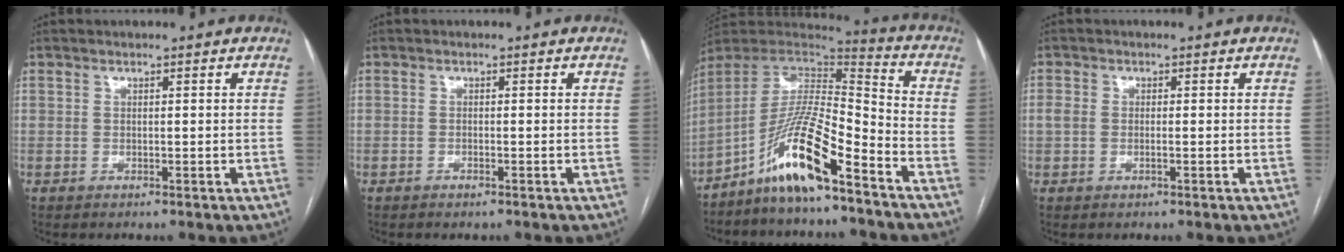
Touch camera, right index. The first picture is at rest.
{"total": 0.7, "force": [-0.5, 0.1, 0.4], "torque": [-0.010, -0.001, -0.006]}
{"total": 14.3, "force": [-9.3, 1.6, 10.7], "torque": [-0.205, 0.010, -0.170]}
{"total": 1.0, "force": [-0.3, 0.3, 0.9], "torque": [-0.020, 0.005, -0.004]}